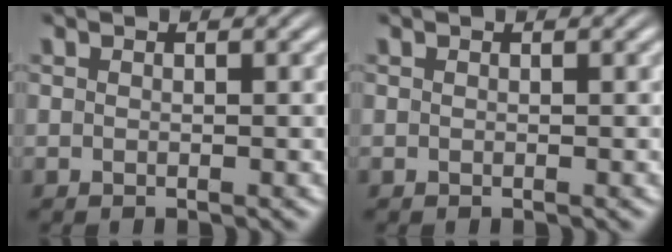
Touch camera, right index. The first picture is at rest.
{"total": 0.0}